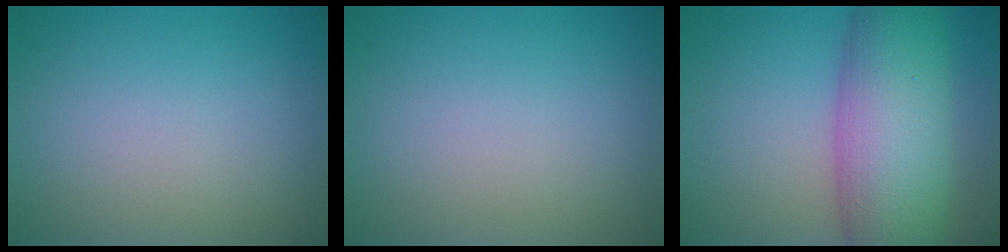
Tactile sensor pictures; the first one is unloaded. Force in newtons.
{"total": 0.0}
{"total": 11.2, "press": 11.2, "slide": 0.4}